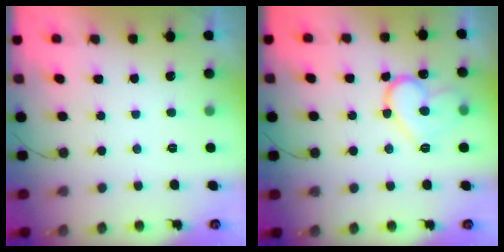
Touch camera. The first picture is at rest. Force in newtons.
{"total": 14.2, "press": 14.1, "slide": 1.2}